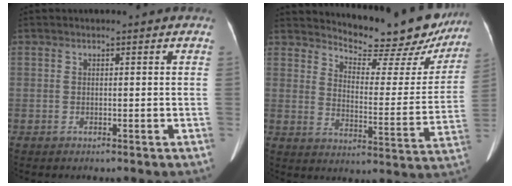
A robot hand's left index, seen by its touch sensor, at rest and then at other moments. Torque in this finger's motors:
{"motor_torque": [0.82, -1.02, 0.25, 0.03]}